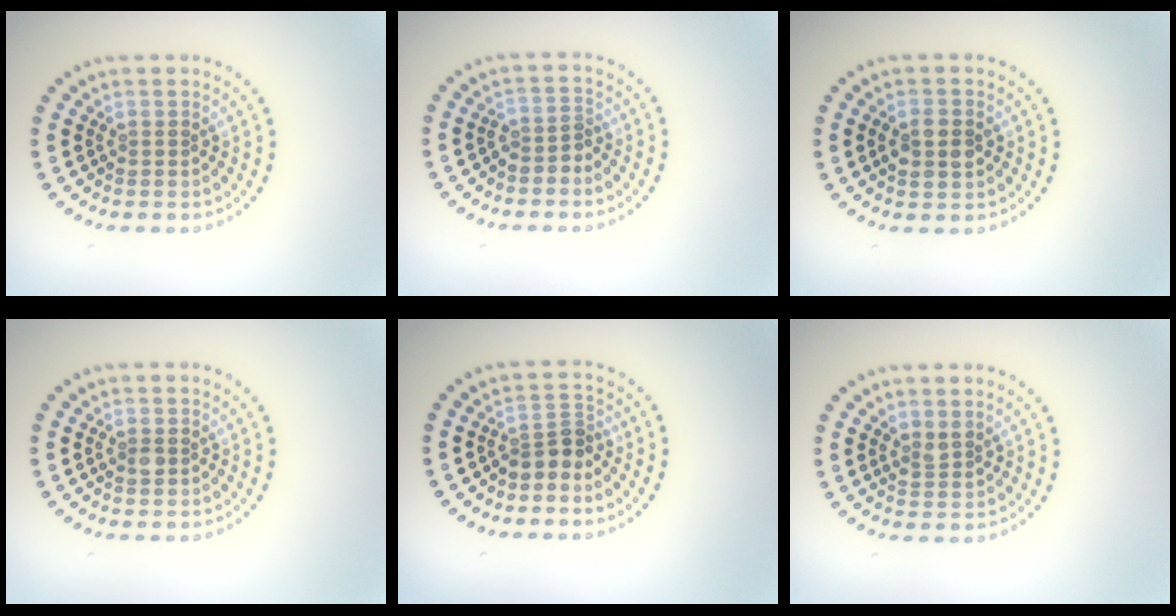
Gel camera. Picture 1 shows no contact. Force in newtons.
{"total": 1.8, "press": 1.5, "slide": 1.1}
{"total": 2.7, "press": 2.7, "slide": 0.2}
{"total": 1.0, "press": 1.0, "slide": 0.1}
{"total": 2.4, "press": 1.8, "slide": 1.6}
{"total": 1.3, "press": 1.1, "slide": 0.7}